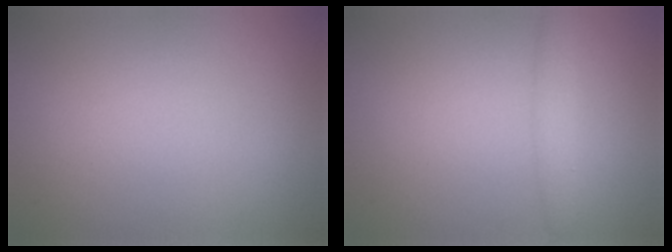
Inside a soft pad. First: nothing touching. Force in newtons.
{"total": 1.8, "press": 1.8, "slide": 0.1}